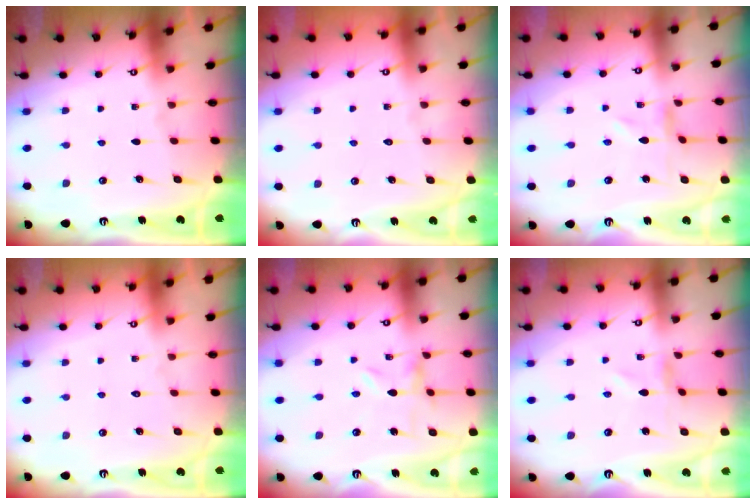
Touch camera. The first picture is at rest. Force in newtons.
{"total": 1.5, "press": 1.5, "slide": 0.1}
{"total": 0.0}
{"total": 1.6, "press": 1.6, "slide": 0.1}
{"total": 0.0}
{"total": 0.0}